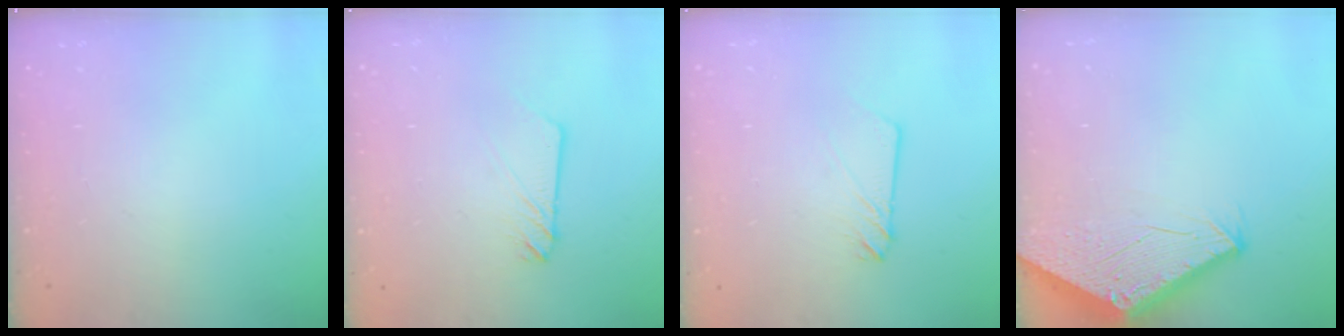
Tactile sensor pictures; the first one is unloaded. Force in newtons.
{"total": 3.0, "press": 3.0, "slide": 0.2}
{"total": 2.9, "press": 2.9, "slide": 0.4}
{"total": 2.8, "press": 2.8, "slide": 0.1}